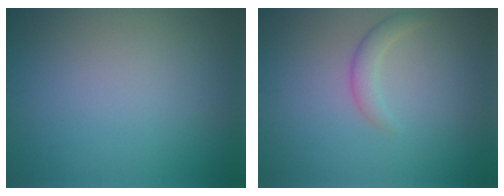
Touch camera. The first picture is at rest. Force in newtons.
{"total": 1.6, "press": 1.6, "slide": 0.1}